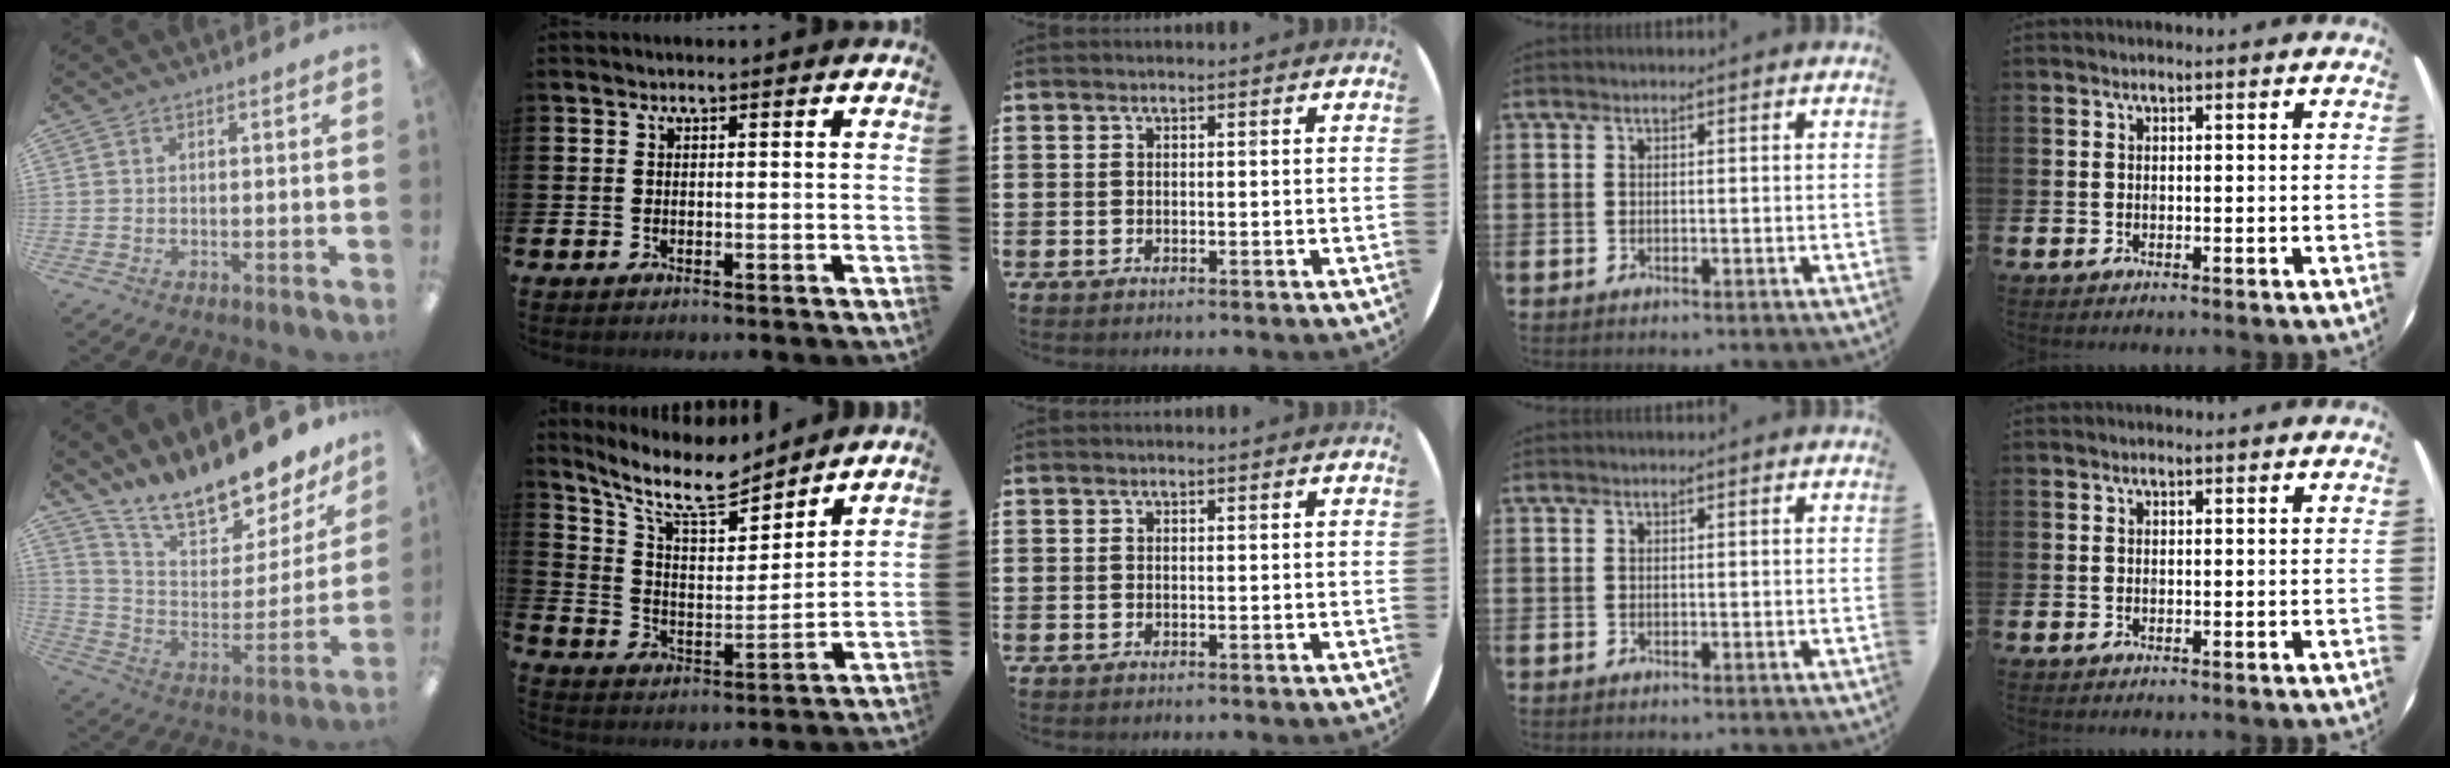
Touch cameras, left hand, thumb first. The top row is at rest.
{"thumb": {"total": 15.4, "force": [13.9, 4.2, 5.3], "torque": [-0.100, -0.115, 0.241]}, "index": {"total": 10.1, "force": [8.6, 2.9, 4.4], "torque": [-0.121, -0.049, 0.150]}}